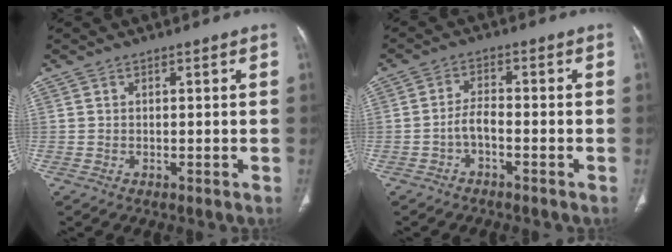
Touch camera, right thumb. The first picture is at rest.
{"total": 3.0, "force": [-1.6, 1.1, 2.4], "torque": [-0.047, 0.019, -0.032]}